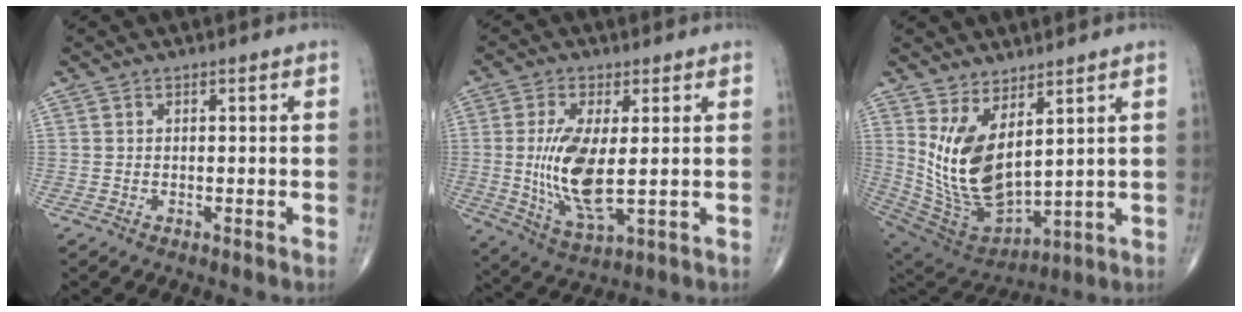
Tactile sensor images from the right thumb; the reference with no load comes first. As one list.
[{"total": 12.1, "force": [0.2, 4.6, 11.2], "torque": [-0.232, -0.022, 0.013]}, {"total": 14.8, "force": [4.8, 7.0, 12.2], "torque": [-0.229, -0.046, 0.122]}]